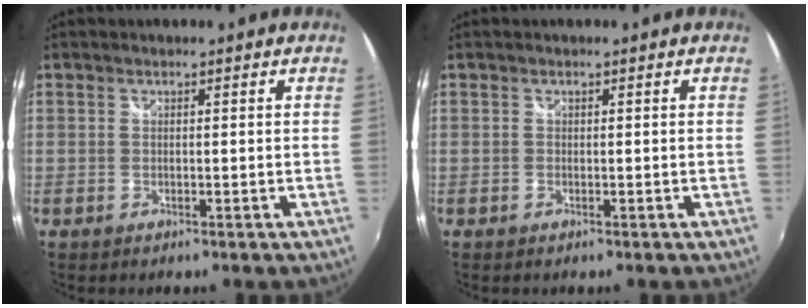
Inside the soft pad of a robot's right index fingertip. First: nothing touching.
{"total": 0.0}